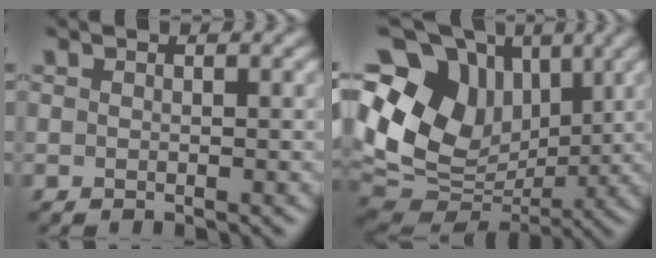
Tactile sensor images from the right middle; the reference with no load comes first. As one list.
[{"total": 13.3, "force": [4.0, 10.0, 7.9], "torque": [-0.169, 0.025, 0.072]}]